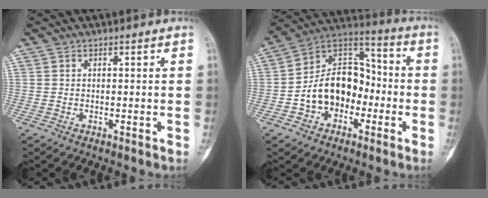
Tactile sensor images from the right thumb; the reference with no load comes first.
{"total": 15.1, "force": [-3.6, 11.0, 9.8], "torque": [-0.125, 0.053, -0.072]}